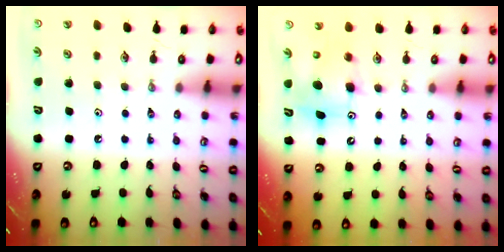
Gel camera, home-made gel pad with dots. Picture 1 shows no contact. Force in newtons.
{"total": 8.0, "press": 7.6, "slide": 2.2}